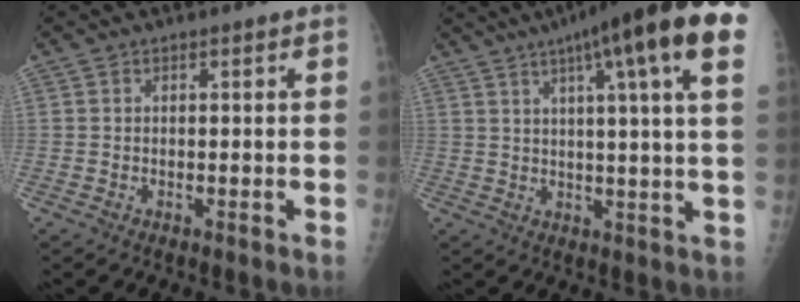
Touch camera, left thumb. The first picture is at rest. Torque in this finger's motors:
{"motor_torque": [0.46, 0.53, 1.54, -1.23, 0.18]}